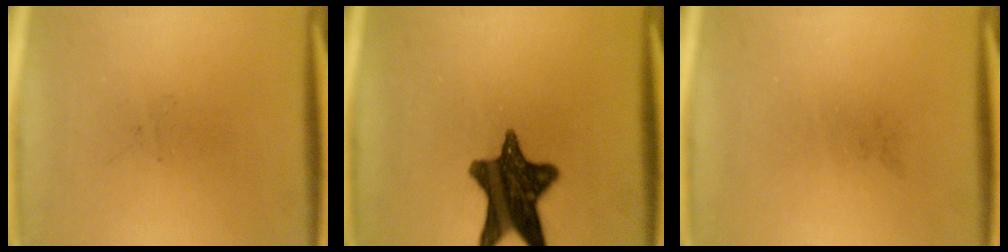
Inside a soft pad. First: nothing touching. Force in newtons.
{"total": 13.5}
{"total": 0.0}